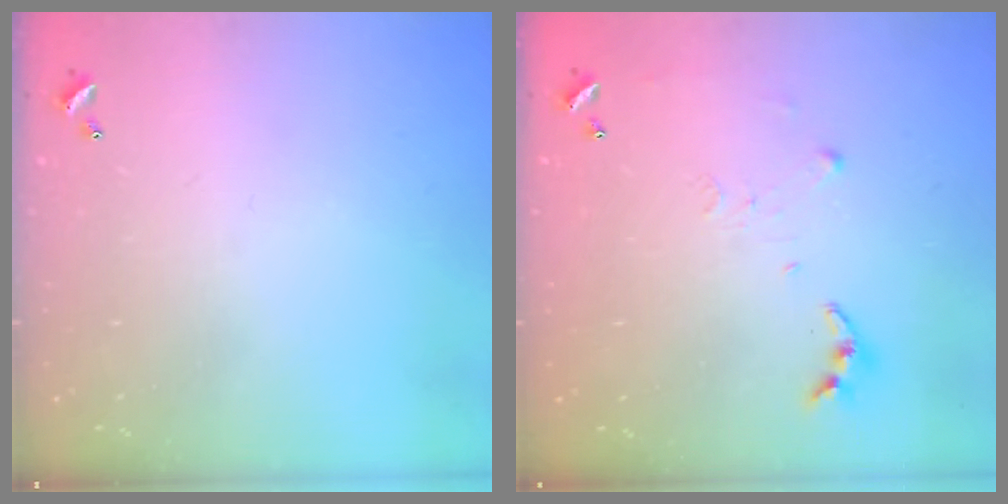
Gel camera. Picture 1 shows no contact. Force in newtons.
{"total": 5.8, "press": 5.8, "slide": 0.6}